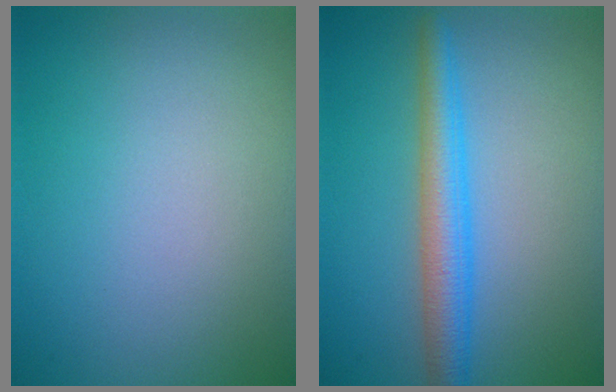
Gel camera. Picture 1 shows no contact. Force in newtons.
{"total": 4.0, "press": 4.0, "slide": 0.1}